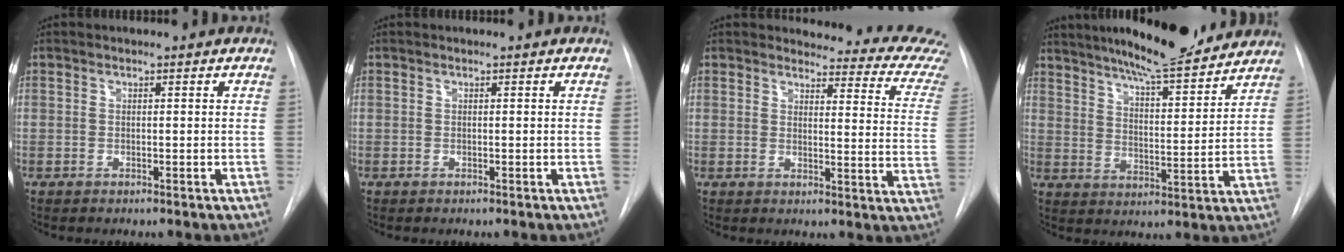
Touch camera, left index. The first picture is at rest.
{"total": 0.0}
{"total": 15.3, "force": [15.1, 1.3, 2.2], "torque": [0.008, -0.129, 0.128]}
{"total": 15.4, "force": [13.4, 1.8, 7.3], "torque": [-0.113, -0.008, 0.198]}